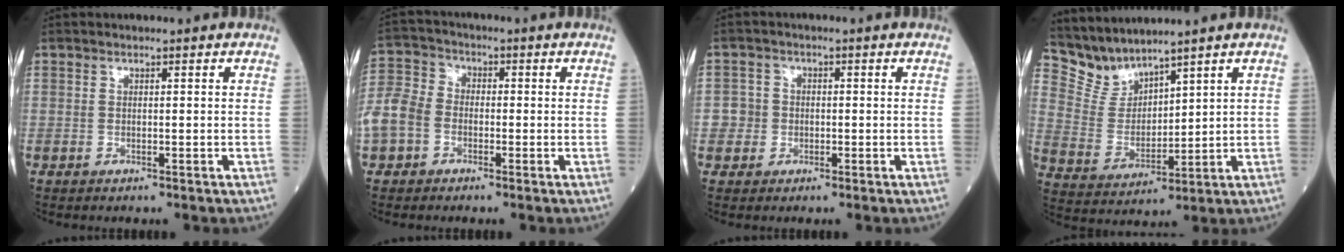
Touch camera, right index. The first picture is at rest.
{"total": 8.2, "force": [-2.5, 6.4, 4.4], "torque": [-0.125, 0.025, -0.054]}
{"total": 3.4, "force": [-0.6, 3.3, 0.6], "torque": [-0.012, 0.013, -0.011]}
{"total": 6.9, "force": [6.8, 1.1, 0.4], "torque": [-0.033, 0.004, 0.160]}